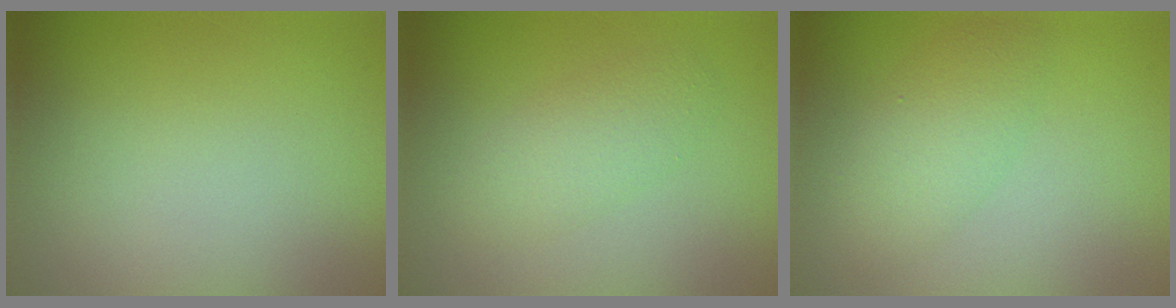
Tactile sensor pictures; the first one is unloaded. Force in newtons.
{"total": 2.5, "press": 2.5, "slide": 0.1}
{"total": 3.3, "press": 3.3, "slide": 0.1}